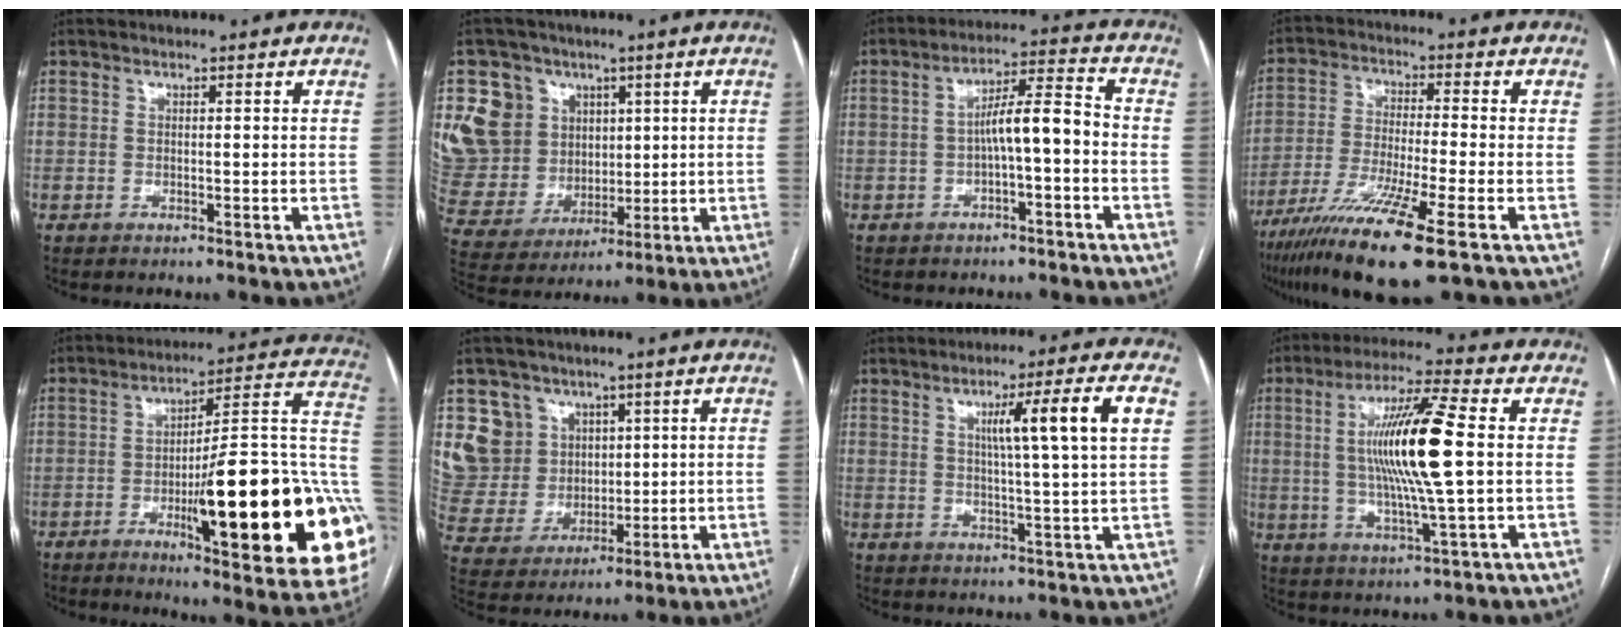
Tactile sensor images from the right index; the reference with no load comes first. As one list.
[{"total": 13.7, "force": [5.3, 12.2, 3.1], "torque": [-0.092, 0.048, 0.117]}, {"total": 7.1, "force": [-1.3, 1.1, 6.9], "torque": [-0.115, 0.029, -0.022]}, {"total": 14.4, "force": [-8.5, 0.0, 11.6], "torque": [-0.234, -0.039, -0.154]}, {"total": 29.1, "force": [-5.7, 4.4, 28.2], "torque": [-0.291, 0.000, -0.078]}, {"total": 10.8, "force": [4.9, 9.5, 1.2], "torque": [-0.043, 0.032, 0.111]}, {"total": 10.1, "force": [3.1, -1.2, 9.6], "torque": [-0.146, 0.007, 0.046]}, {"total": 13.9, "force": [1.1, 0.0, 13.9], "torque": [-0.263, 0.001, 0.016]}]